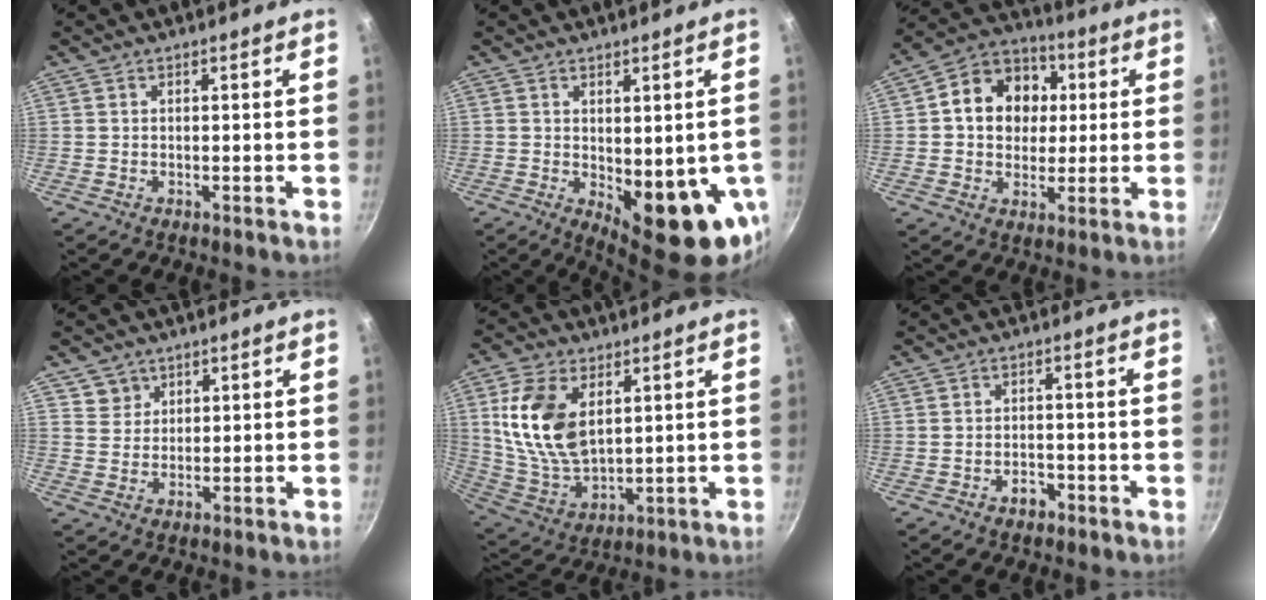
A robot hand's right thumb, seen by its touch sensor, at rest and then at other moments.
{"total": 13.1, "force": [-1.9, 5.3, 11.8], "torque": [-0.129, -0.019, -0.010]}
{"total": 14.5, "force": [2.3, 11.9, 7.9], "torque": [-0.097, 0.018, 0.024]}
{"total": 3.8, "force": [2.2, 3.2, 0.2], "torque": [0.023, 0.004, 0.039]}
{"total": 15.9, "force": [4.5, 9.7, 11.7], "torque": [-0.212, -0.023, 0.101]}
{"total": 2.8, "force": [-1.7, 1.8, 1.4], "torque": [-0.010, 0.018, -0.024]}